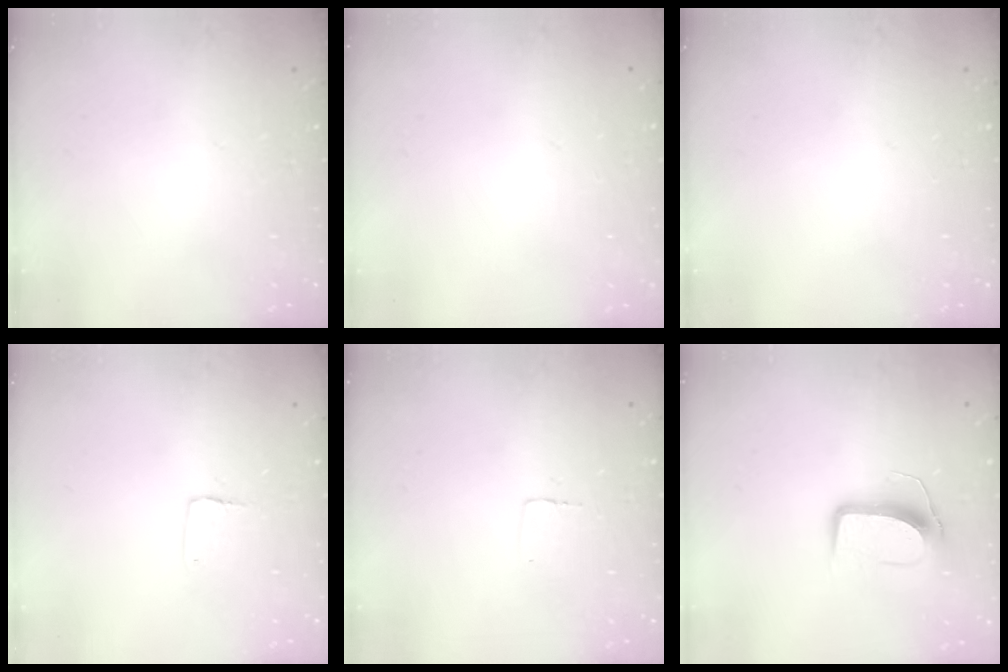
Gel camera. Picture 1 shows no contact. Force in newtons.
{"total": 0.0}
{"total": 0.0}
{"total": 3.5, "press": 3.4, "slide": 0.3}
{"total": 2.3, "press": 2.3, "slide": 0.1}
{"total": 9.7, "press": 9.7, "slide": 0.6}